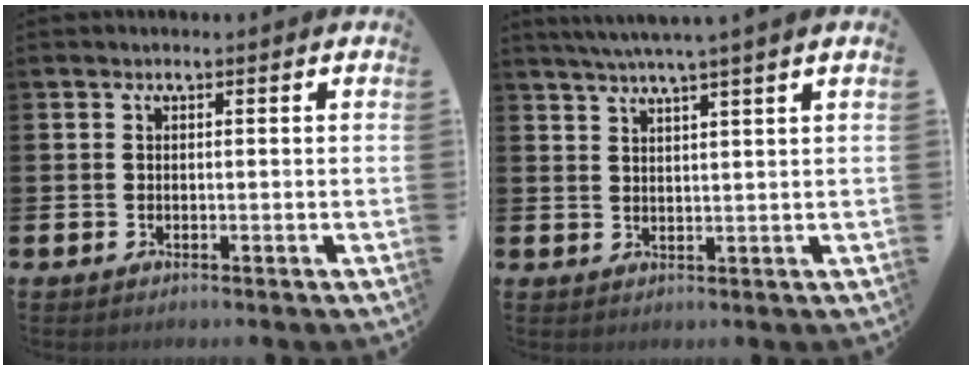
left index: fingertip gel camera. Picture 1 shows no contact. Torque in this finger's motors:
{"motor_torque": [1.12, -1.02, 0.62, 0.09]}